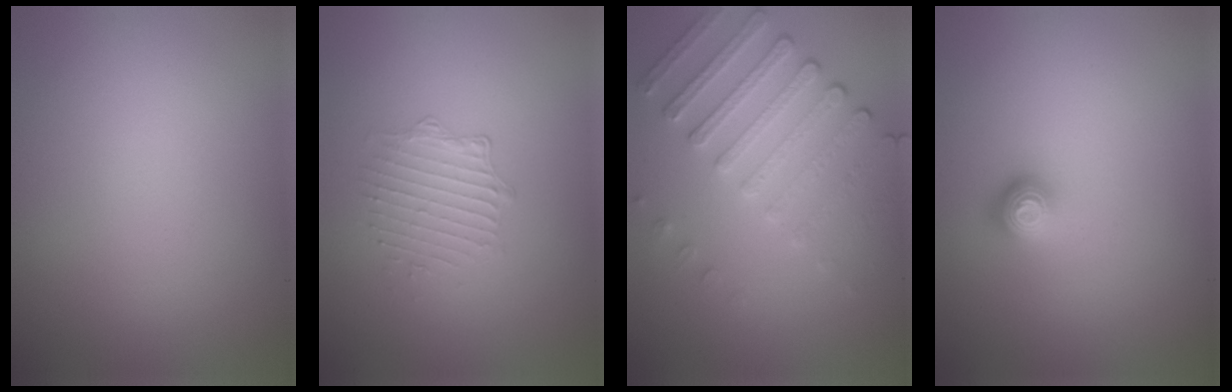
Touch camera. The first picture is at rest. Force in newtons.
{"total": 1.7, "press": 1.1, "slide": 1.3}
{"total": 4.6, "press": 3.6, "slide": 2.8}
{"total": 1.7, "press": 1.3, "slide": 1.2}